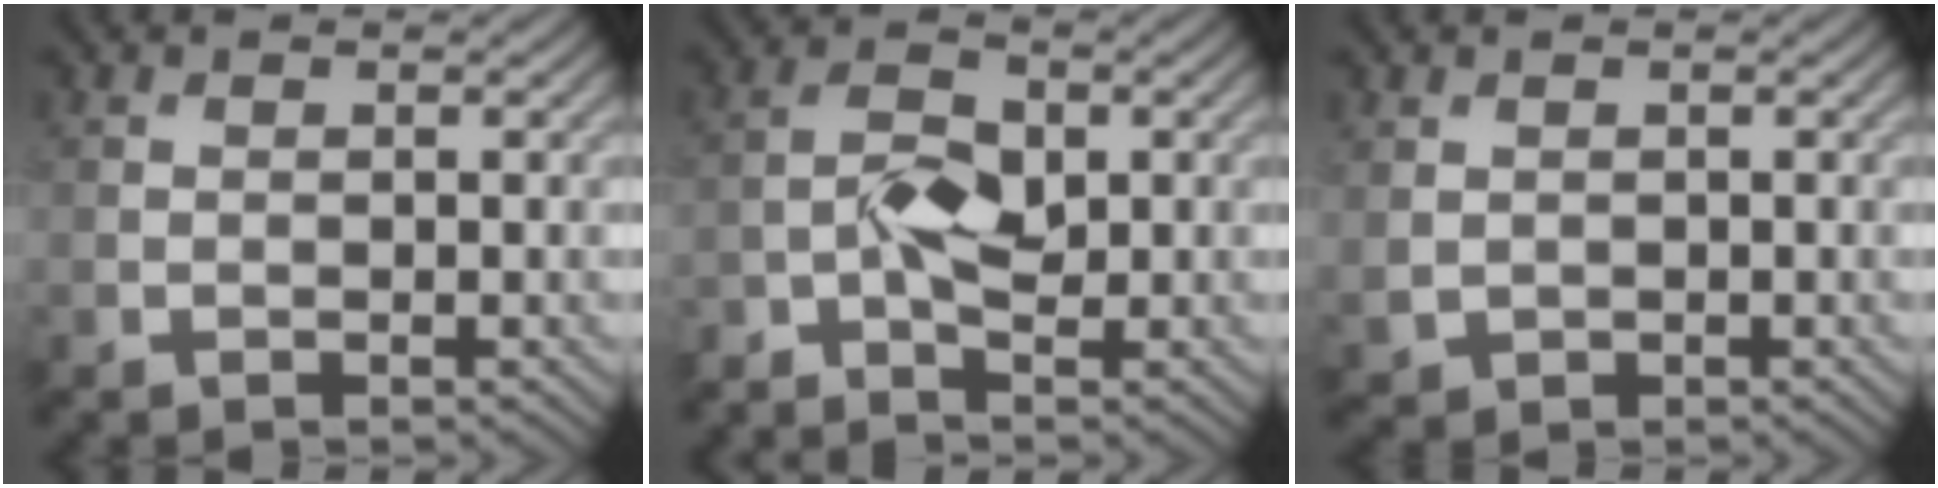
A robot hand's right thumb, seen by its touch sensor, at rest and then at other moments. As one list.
[{"total": 3.4, "force": [-1.9, 1.4, 2.5], "torque": [-0.056, 0.006, -0.046]}, {"total": 1.4, "force": [0.4, 1.2, 0.6], "torque": [-0.021, -0.006, 0.015]}]